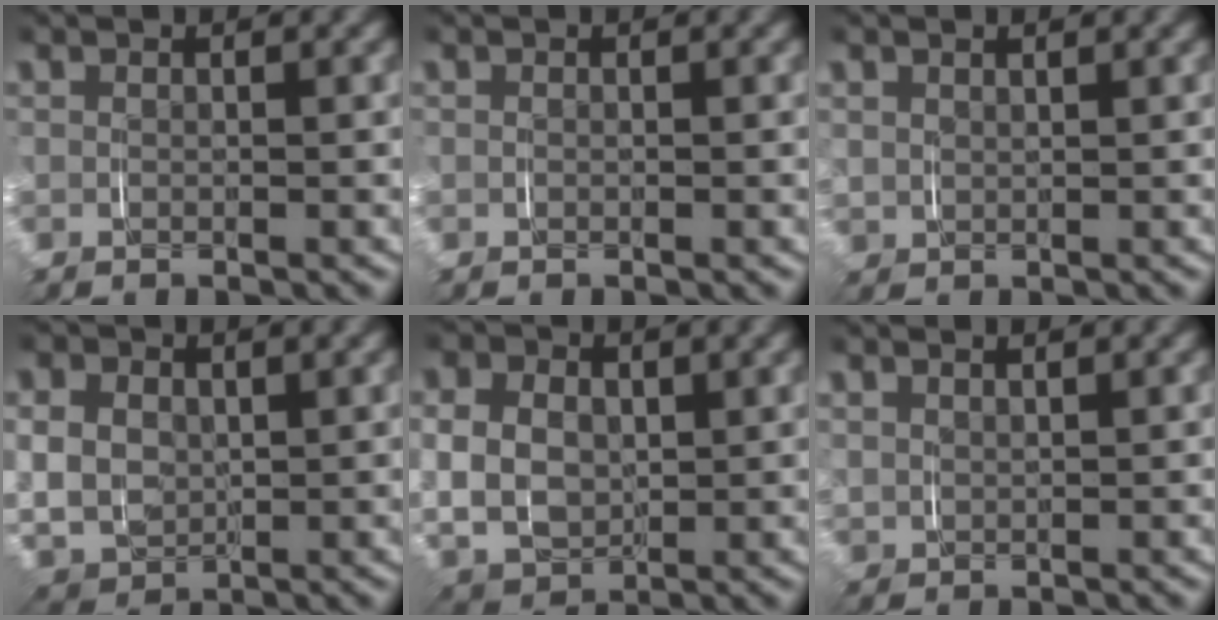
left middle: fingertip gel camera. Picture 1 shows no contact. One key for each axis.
{"total": 0.0}
{"total": 1.6, "fx": 0.9, "fy": 1.3, "fz": 0.5, "tx": -0.021, "ty": -0.004, "tz": 0.024}
{"total": 7.6, "fx": 0.8, "fy": 6.6, "fz": 3.6, "tx": -0.109, "ty": -0.025, "tz": 0.023}
{"total": 8.9, "fx": 0.8, "fy": 7.5, "fz": 4.7, "tx": -0.124, "ty": -0.023, "tz": 0.022}
{"total": 1.5, "fx": 1.2, "fy": 0.9, "fz": 0.4, "tx": -0.013, "ty": -0.001, "tz": 0.027}